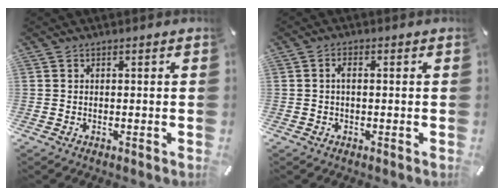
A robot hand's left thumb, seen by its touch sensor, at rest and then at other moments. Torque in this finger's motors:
{"motor_torque": [-0.05, -0.29, -0.01, 0.36, -0.02]}